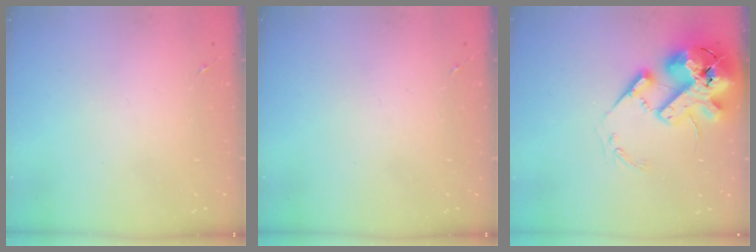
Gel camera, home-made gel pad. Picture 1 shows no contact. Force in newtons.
{"total": 0.0}
{"total": 23.0, "press": 22.7, "slide": 3.8}